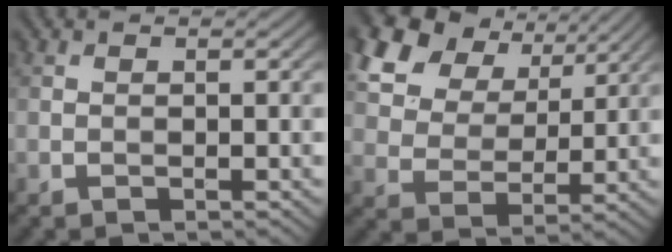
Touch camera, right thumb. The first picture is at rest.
{"total": 15.3, "force": [8.3, 9.9, 8.2], "torque": [-0.233, 0.030, 0.176]}